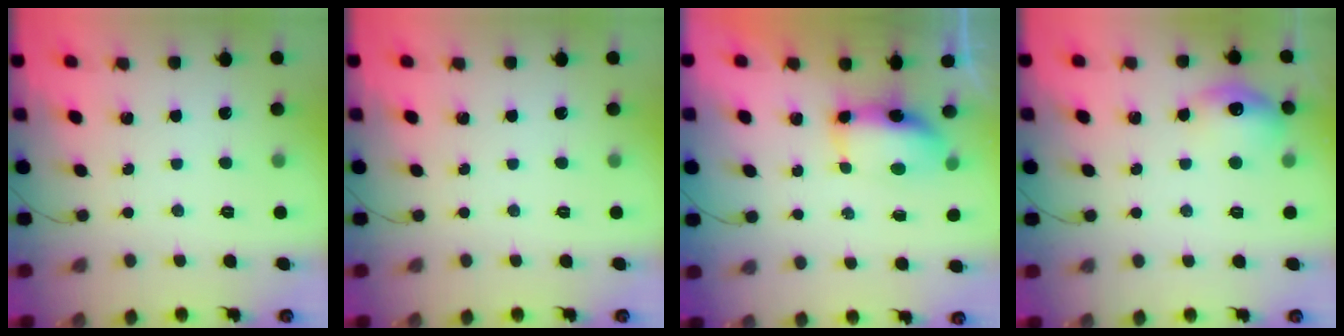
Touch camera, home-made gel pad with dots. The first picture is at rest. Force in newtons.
{"total": 0.0}
{"total": 8.1, "press": 7.5, "slide": 3.2}
{"total": 11.4, "press": 11.4, "slide": 0.7}